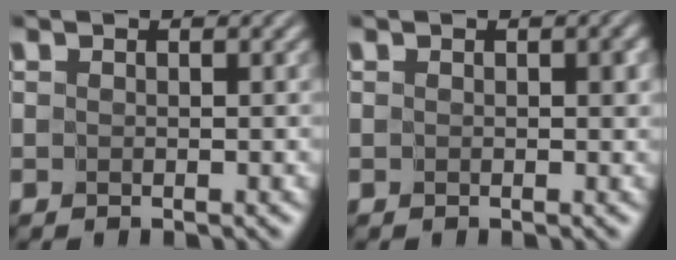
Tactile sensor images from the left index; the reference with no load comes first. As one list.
[{"total": 0.8, "force": [0.1, 0.5, 0.7], "torque": [-0.004, 0.000, 0.001]}]